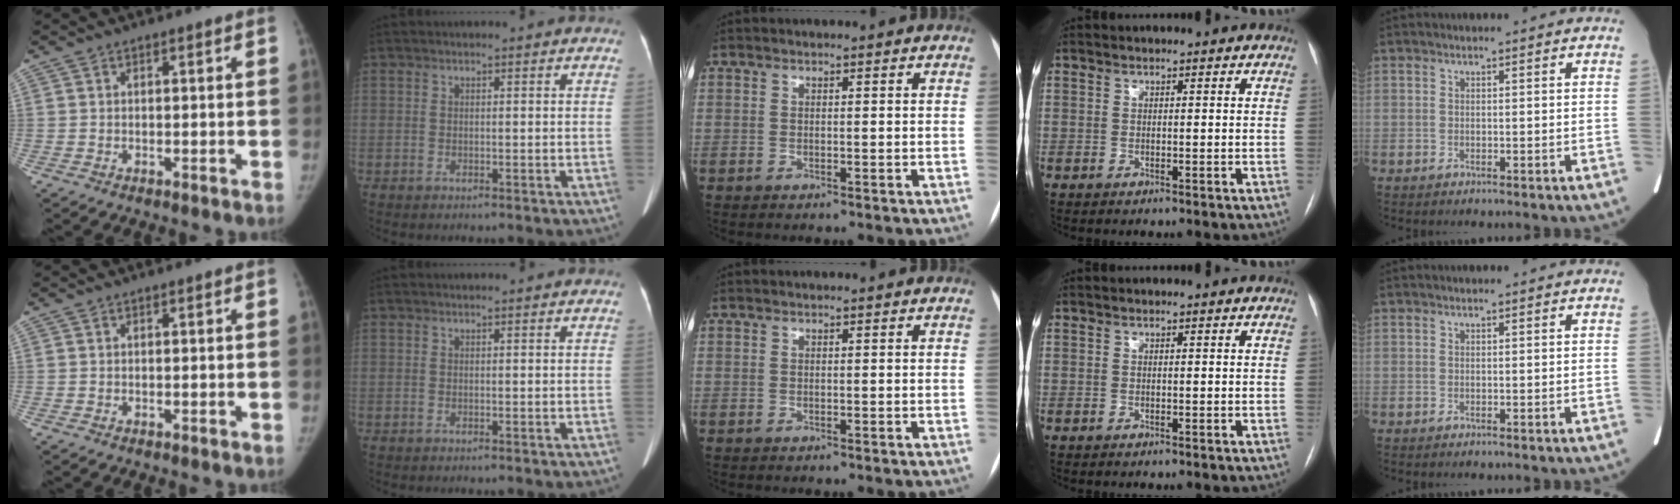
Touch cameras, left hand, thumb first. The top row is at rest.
{"index": {"total": 1.1, "force": [1.0, 0.0, 0.5], "torque": [-0.010, 0.004, 0.012]}}